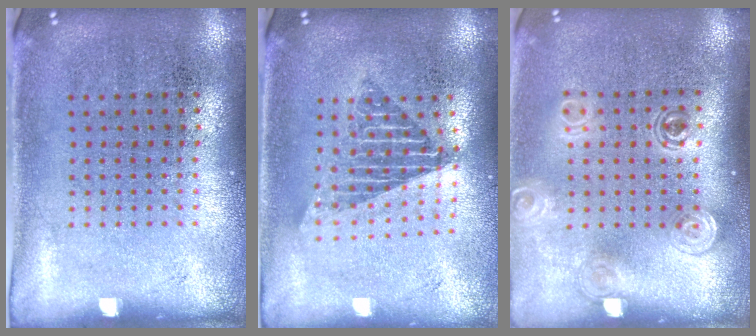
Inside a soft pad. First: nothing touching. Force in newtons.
{"total": 1.6, "press": 1.3, "slide": 0.9}
{"total": 1.6, "press": 1.3, "slide": 0.9}